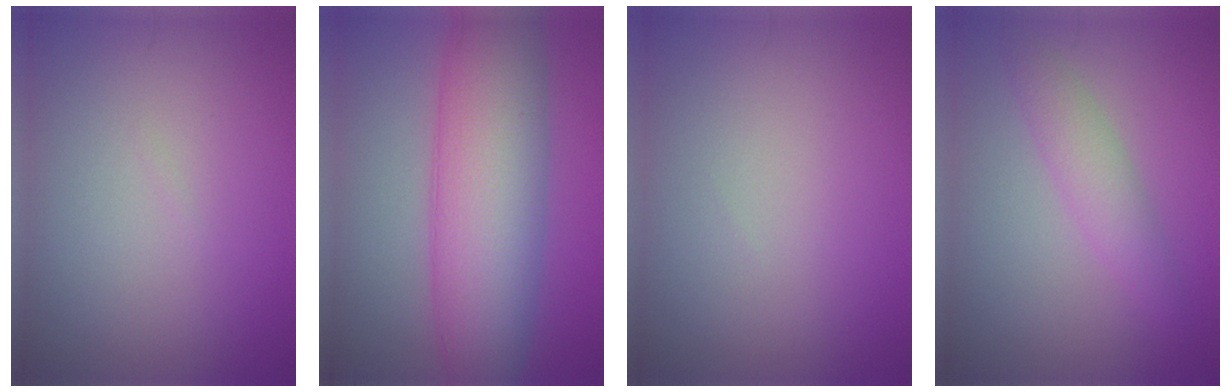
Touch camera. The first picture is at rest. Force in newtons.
{"total": 10.4, "press": 10.4, "slide": 0.4}
{"total": 0.0}
{"total": 2.7, "press": 2.7, "slide": 0.1}